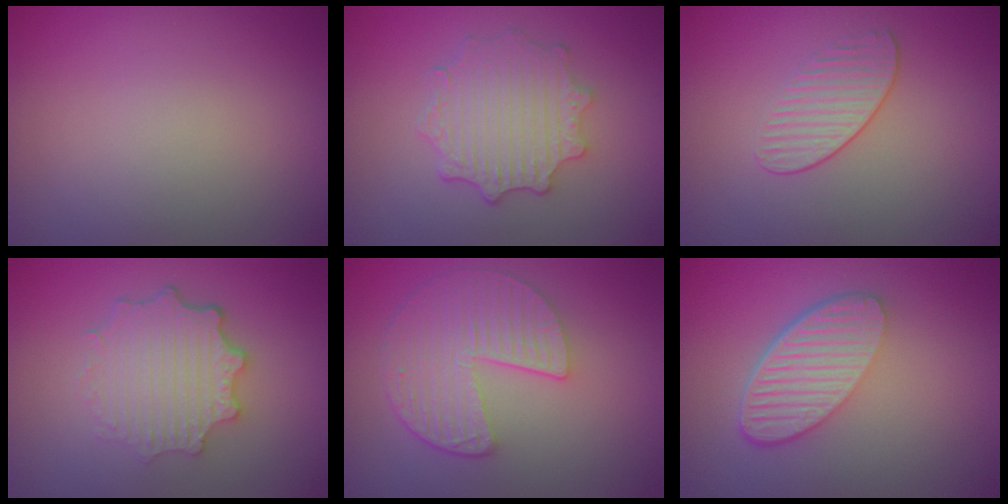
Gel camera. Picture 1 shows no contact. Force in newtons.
{"total": 4.5, "press": 3.7, "slide": 2.7}
{"total": 1.8, "press": 1.3, "slide": 1.1}
{"total": 4.9, "press": 3.8, "slide": 3.0}
{"total": 5.6, "press": 4.1, "slide": 3.8}
{"total": 5.5, "press": 4.0, "slide": 3.8}